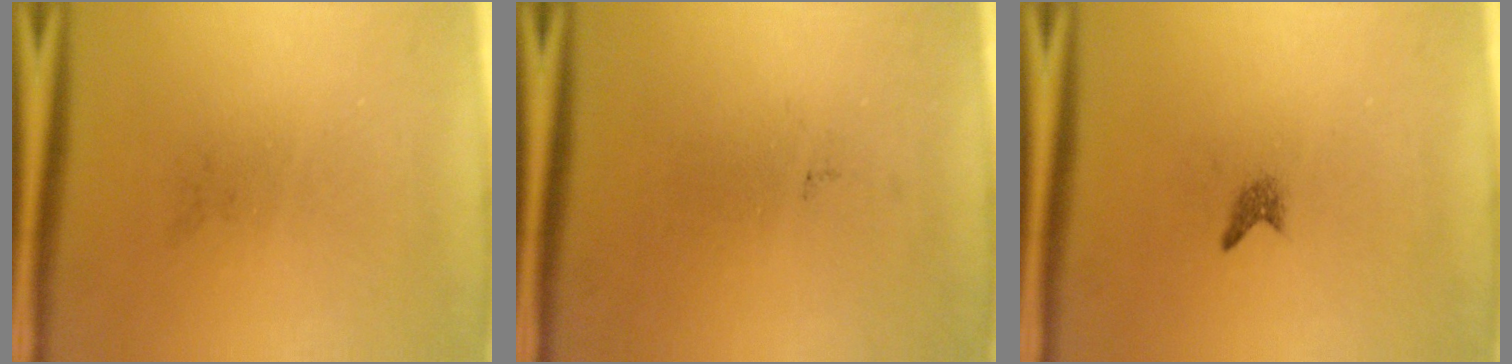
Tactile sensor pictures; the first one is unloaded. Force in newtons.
{"total": 0.0}
{"total": 0.9}